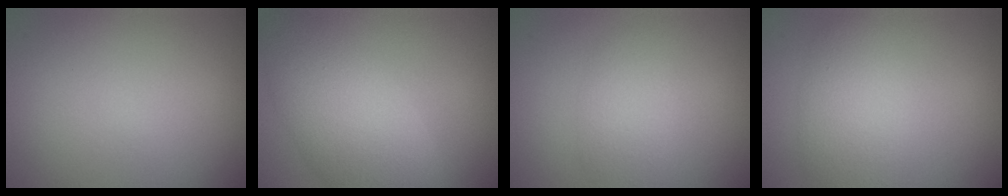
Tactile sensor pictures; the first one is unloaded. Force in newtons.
{"total": 7.0, "press": 7.0, "slide": 0.4}
{"total": 2.7, "press": 2.7, "slide": 0.1}
{"total": 4.2, "press": 4.2, "slide": 0.1}